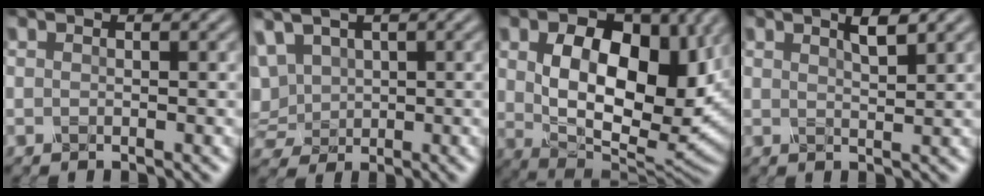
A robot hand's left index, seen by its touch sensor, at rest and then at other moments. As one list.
[{"total": 5.2, "force": [2.3, 3.5, 2.9], "torque": [-0.101, 0.019, 0.046]}, {"total": 13.5, "force": [2.6, 8.2, 10.5], "torque": [-0.170, -0.013, 0.055]}, {"total": 1.9, "force": [1.2, 0.4, 1.5], "torque": [-0.020, 0.001, 0.020]}]